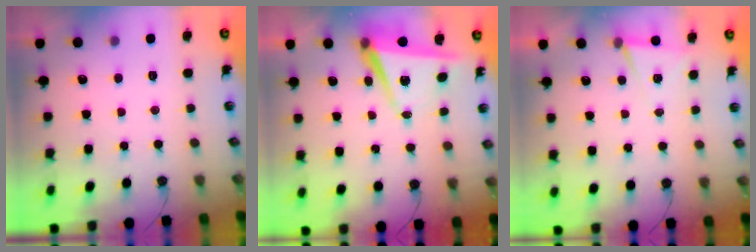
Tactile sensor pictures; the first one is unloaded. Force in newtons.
{"total": 6.8, "press": 5.2, "slide": 4.3}
{"total": 5.8, "press": 3.5, "slide": 4.6}